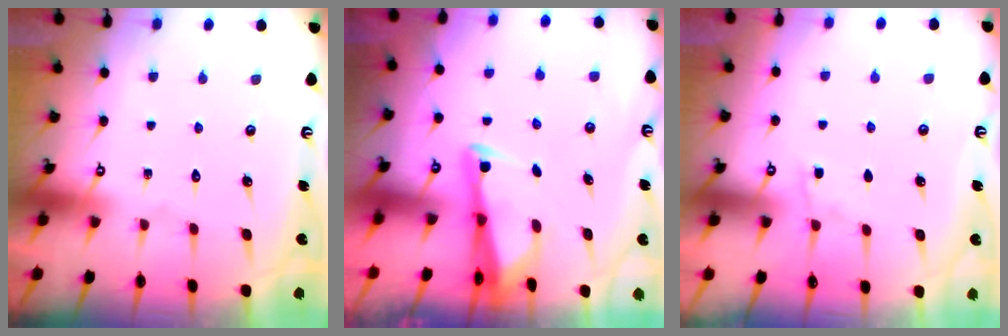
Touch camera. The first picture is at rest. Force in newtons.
{"total": 2.8, "press": 2.8, "slide": 0.5}
{"total": 4.2, "press": 4.1, "slide": 0.6}